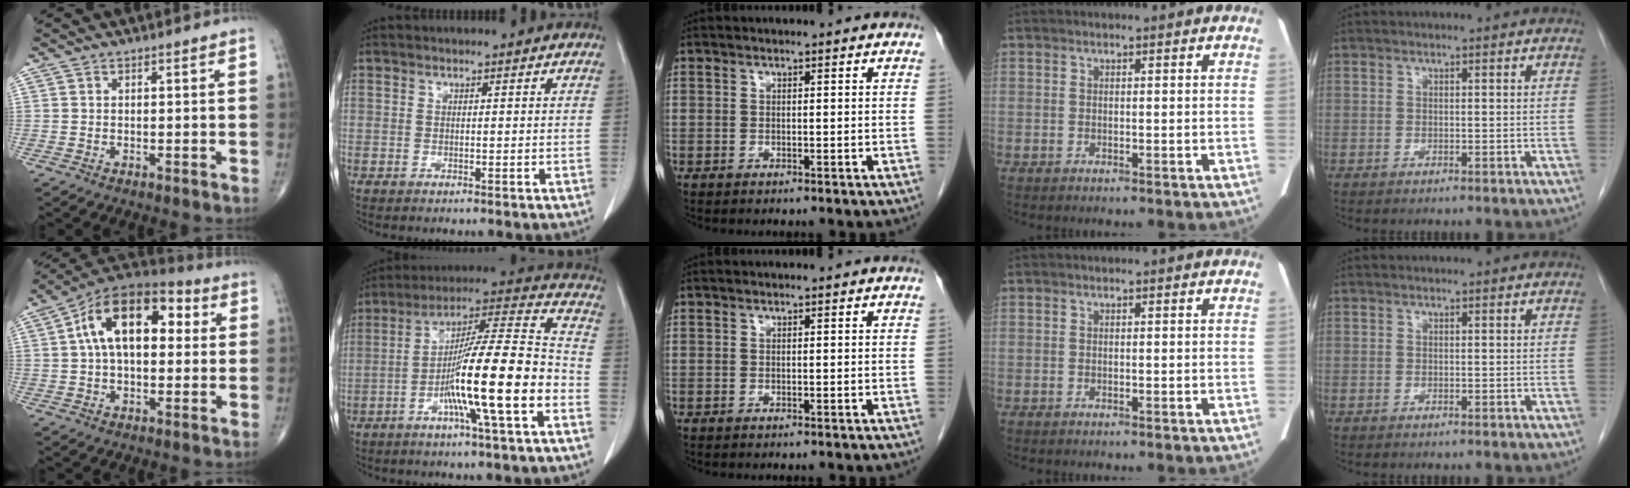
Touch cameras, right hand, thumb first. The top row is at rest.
{"thumb": {"total": 17.2, "force": [3.2, 9.8, 13.8], "torque": [-0.206, 0.034, 0.042]}, "index": {"total": 17.5, "force": [-5.9, 0.0, 16.4], "torque": [-0.274, 0.004, -0.106]}}